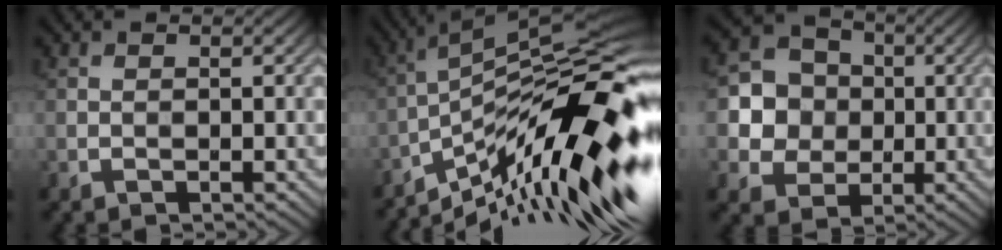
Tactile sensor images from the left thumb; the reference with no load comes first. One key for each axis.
{"total": 17.1, "fx": -8.2, "fy": 3.8, "fz": 14.5, "tx": -0.232, "ty": 0.018, "tz": -0.162}
{"total": 8.0, "fx": 0.1, "fy": 7.4, "fz": 3.2, "tx": -0.073, "ty": 0.004, "tz": -0.015}